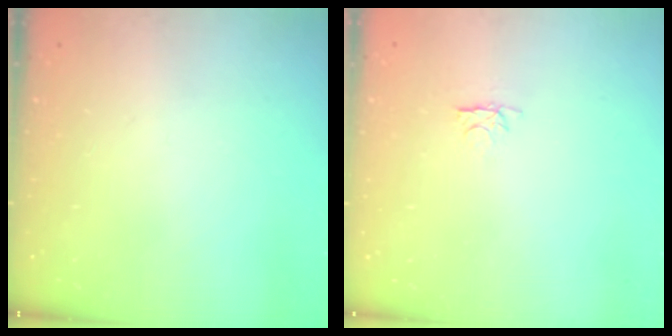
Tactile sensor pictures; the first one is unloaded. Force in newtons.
{"total": 2.8, "press": 2.7, "slide": 0.4}